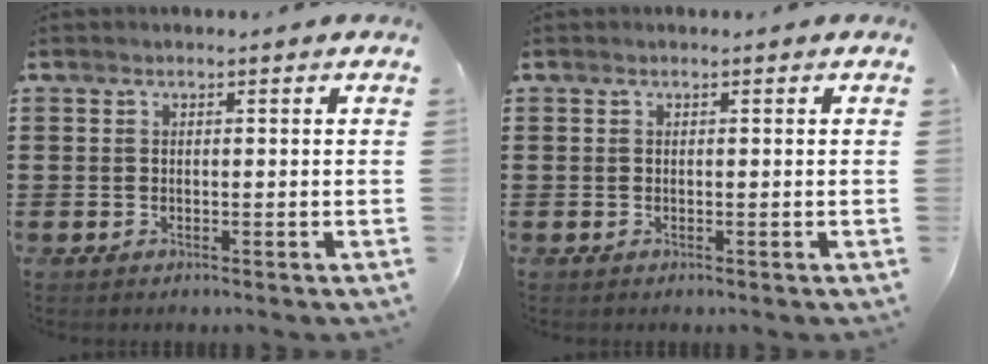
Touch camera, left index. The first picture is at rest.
{"total": 0.0}